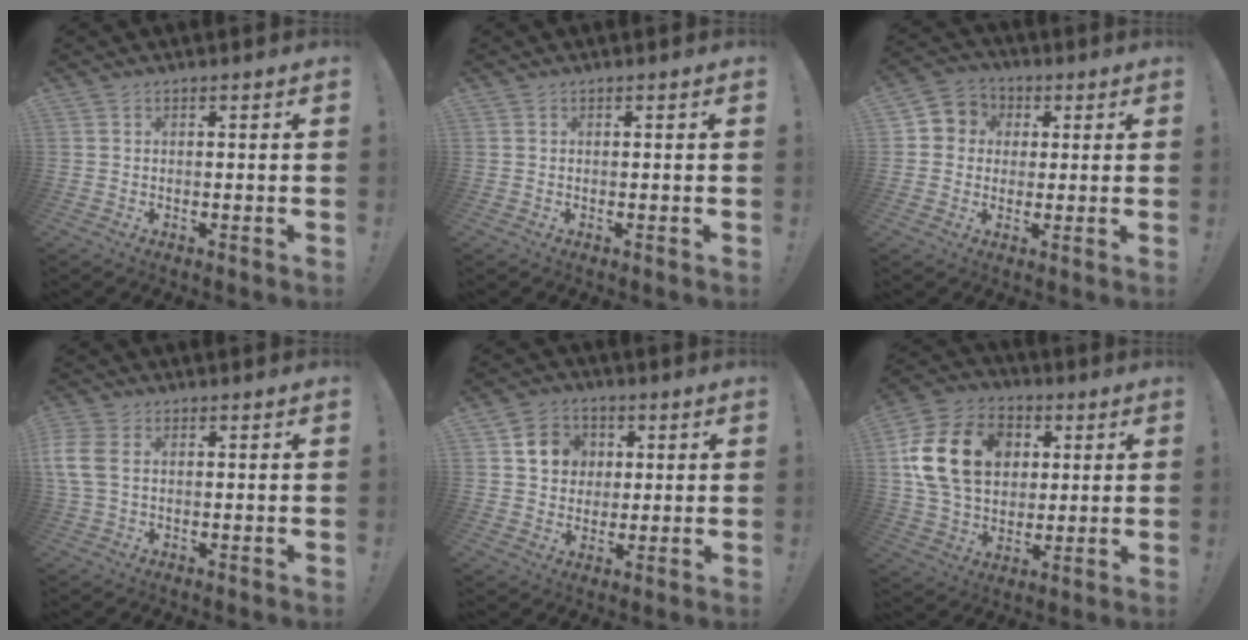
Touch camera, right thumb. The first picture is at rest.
{"total": 0.0}
{"total": 6.6, "force": [-0.2, 6.4, 1.6], "torque": [-0.016, 0.011, 0.001]}
{"total": 6.0, "force": [1.0, 4.0, 4.3], "torque": [-0.104, -0.001, 0.021]}
{"total": 9.3, "force": [2.8, 8.4, 2.9], "torque": [-0.036, -0.010, 0.057]}
{"total": 21.0, "force": [4.9, 15.6, 13.2], "torque": [-0.241, -0.001, 0.092]}